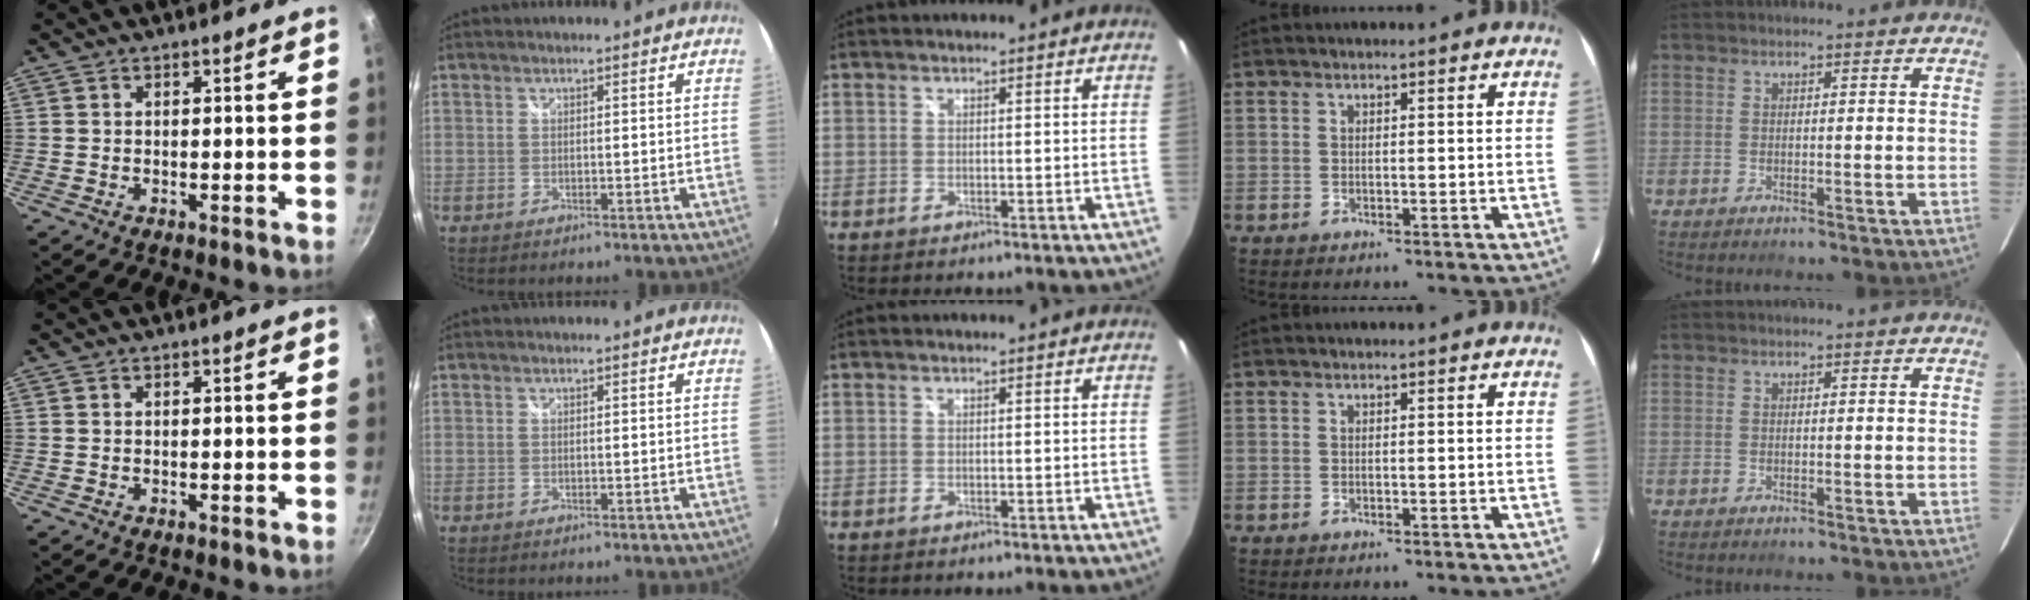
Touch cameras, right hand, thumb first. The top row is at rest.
{}